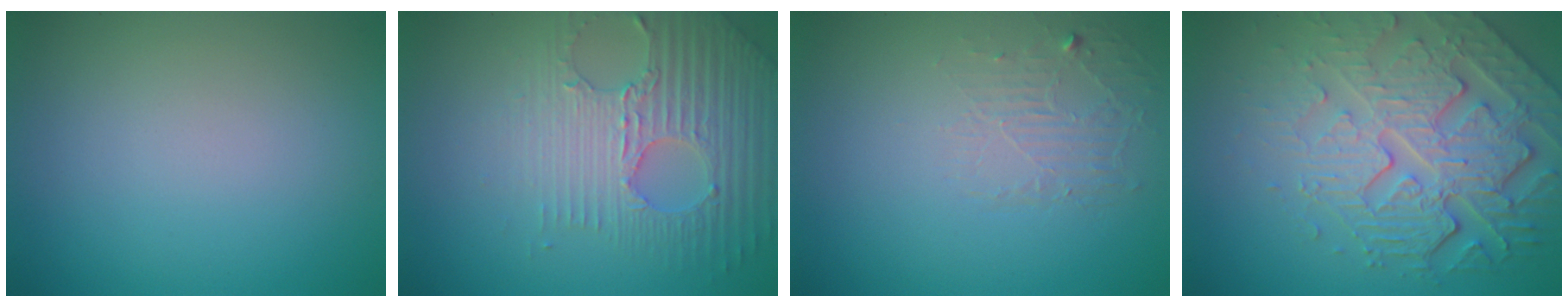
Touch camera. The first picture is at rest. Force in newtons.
{"total": 4.7, "press": 4.3, "slide": 2.0}
{"total": 1.8, "press": 0.4, "slide": 1.8}
{"total": 6.6, "press": 5.4, "slide": 3.9}